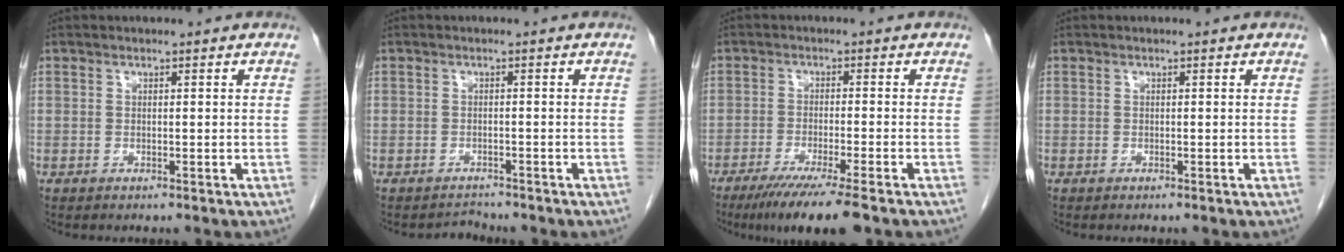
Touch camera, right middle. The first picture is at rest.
{"total": 1.5, "force": [-1.3, 0.3, -0.7], "torque": [0.010, -0.006, -0.021]}
{"total": 9.1, "force": [-6.6, -0.5, 6.2], "torque": [-0.093, -0.024, -0.106]}
{"total": 0.0}